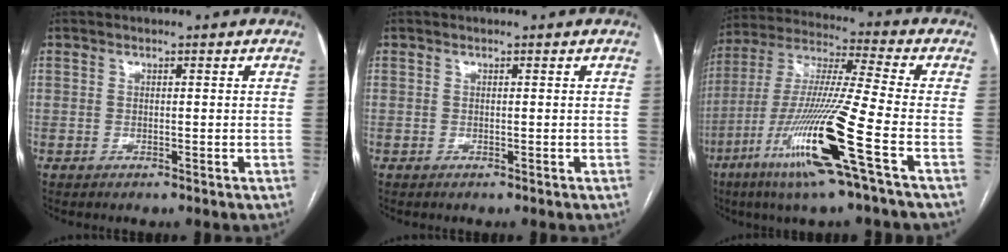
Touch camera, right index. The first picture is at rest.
{"total": 0.0}
{"total": 18.5, "force": [-7.8, -1.0, 16.8], "torque": [-0.357, -0.033, -0.151]}